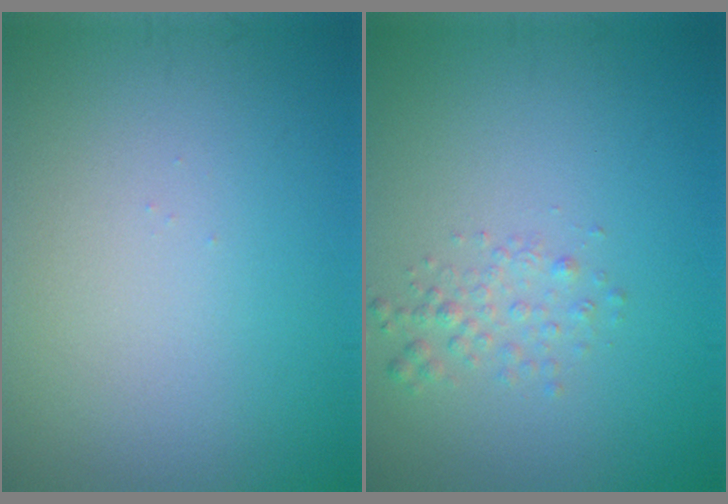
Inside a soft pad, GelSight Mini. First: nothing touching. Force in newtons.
{"total": 1.6, "press": 1.6, "slide": 0.1}